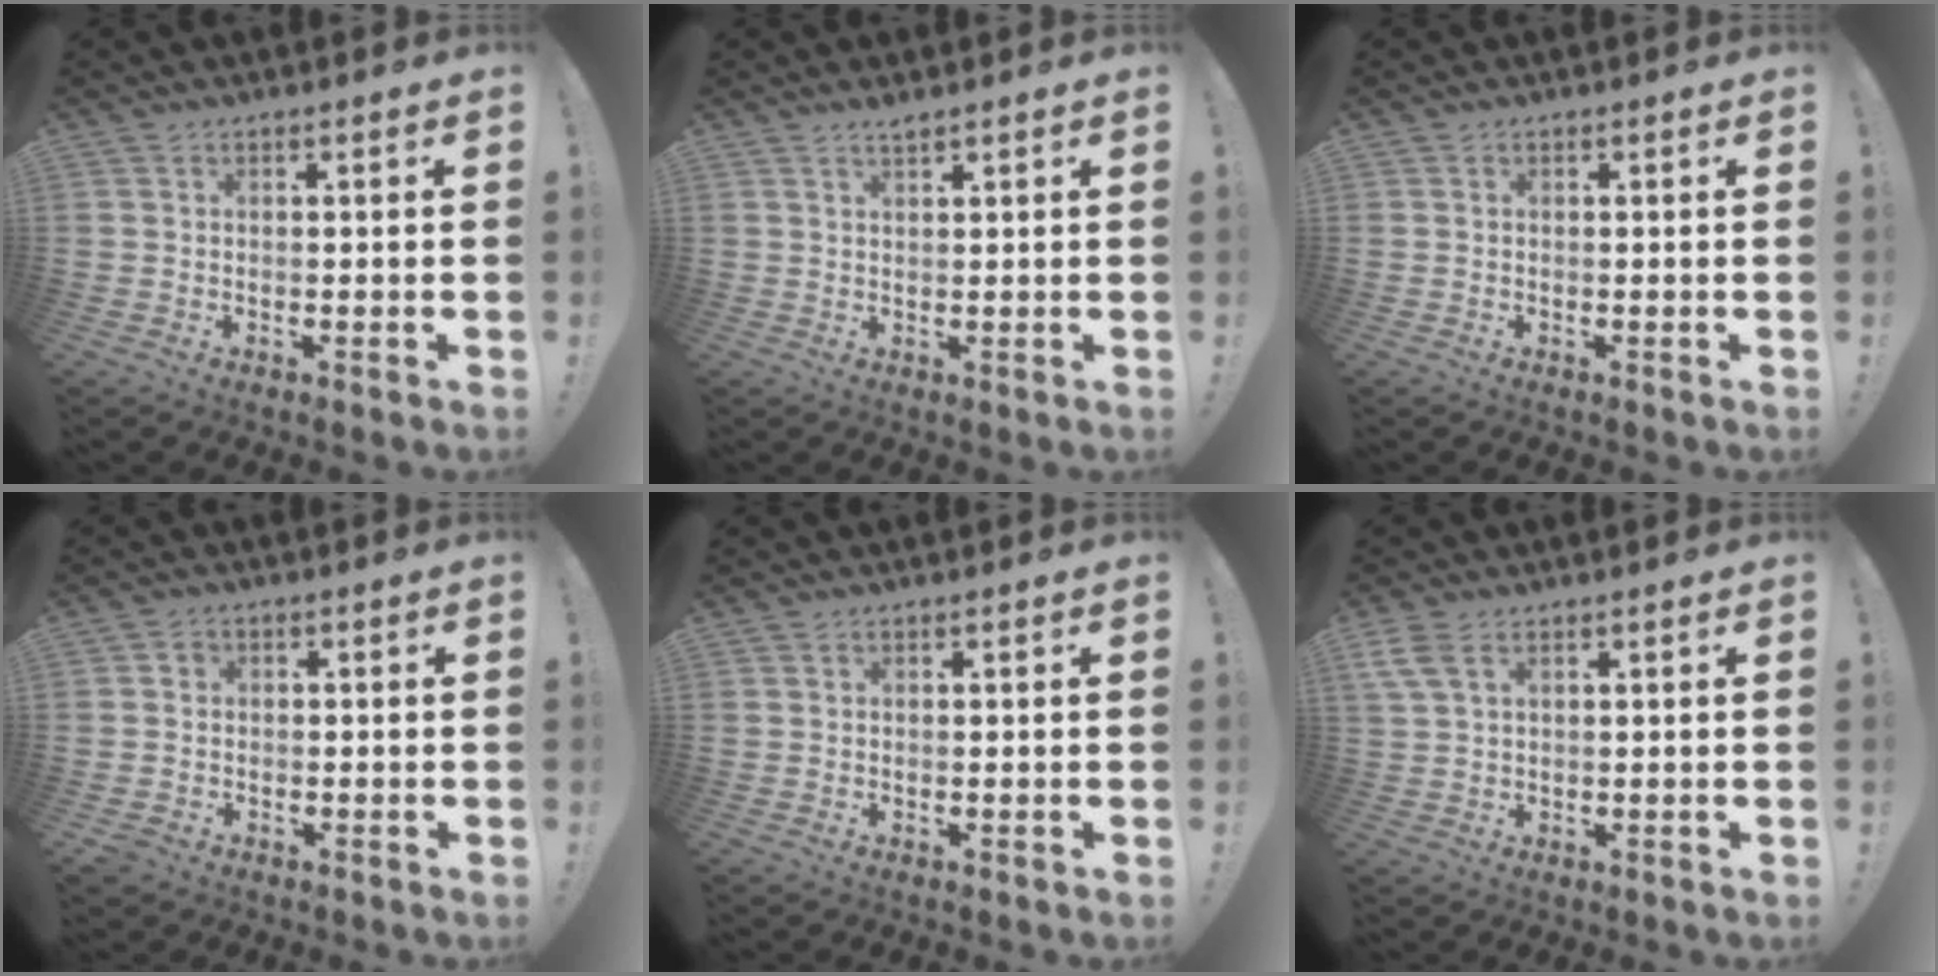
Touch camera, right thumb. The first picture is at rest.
{"total": 1.7, "force": [1.5, 0.1, 0.8], "torque": [-0.016, -0.006, 0.028]}
{"total": 0.0}
{"total": 2.9, "force": [-0.6, 2.7, 0.8], "torque": [-0.013, 0.007, -0.009]}
{"total": 0.0}
{"total": 4.9, "force": [2.4, 2.4, 3.5], "torque": [-0.085, 0.000, 0.047]}